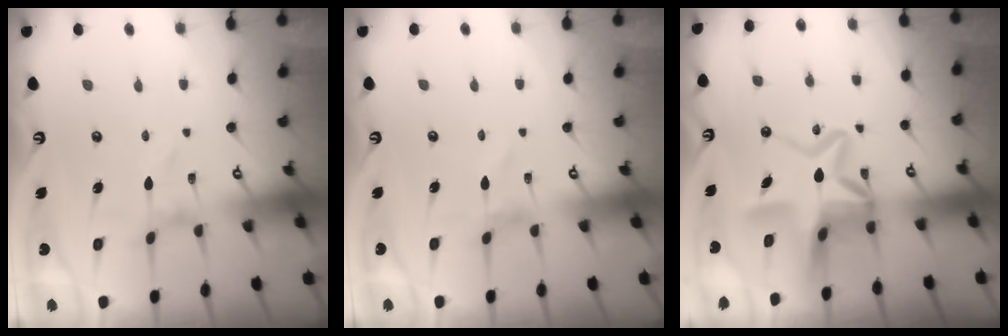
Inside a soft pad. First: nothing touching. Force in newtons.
{"total": 0.7, "press": 0.7, "slide": 0.1}
{"total": 13.4, "press": 12.9, "slide": 3.5}